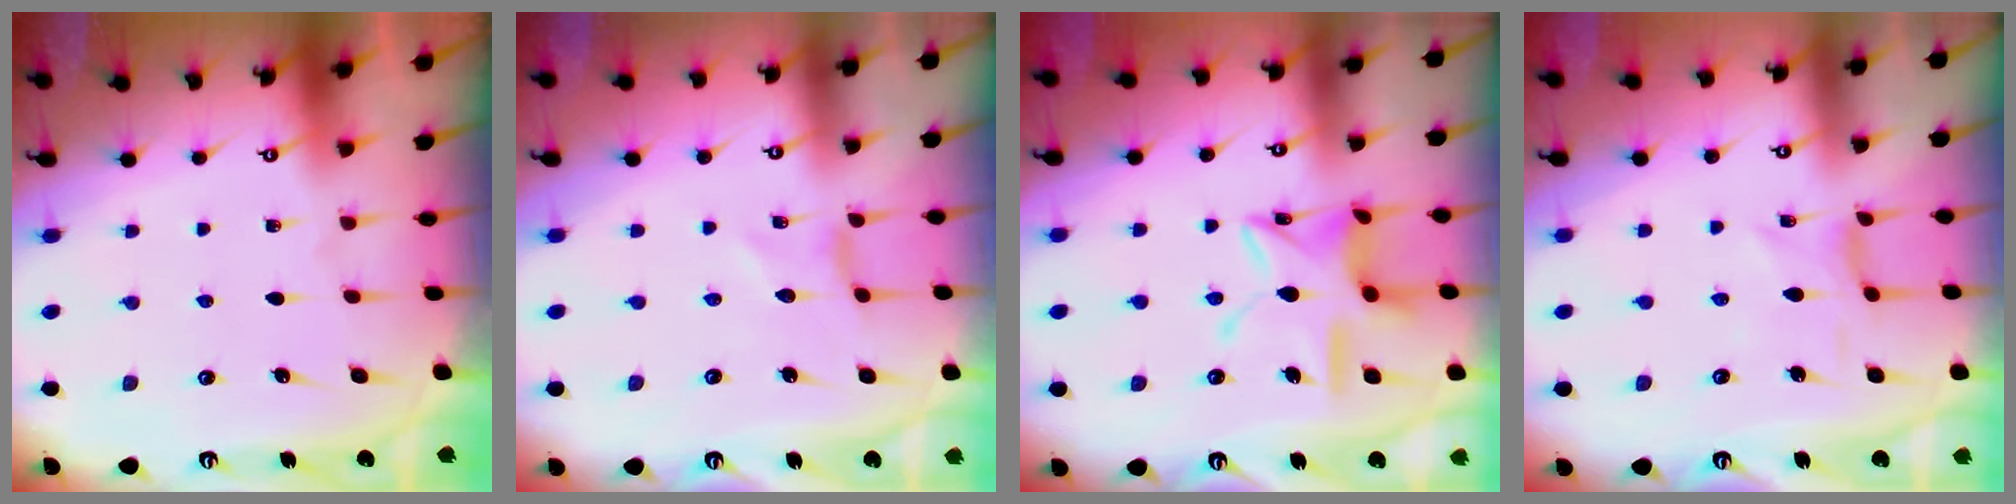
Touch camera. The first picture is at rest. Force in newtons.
{"total": 0.0}
{"total": 12.9, "press": 12.8, "slide": 1.1}
{"total": 0.0}